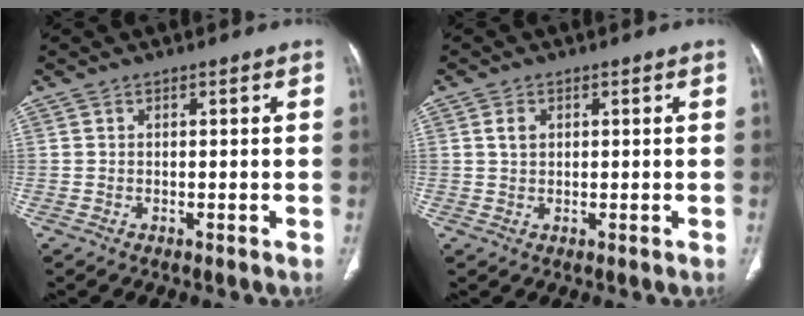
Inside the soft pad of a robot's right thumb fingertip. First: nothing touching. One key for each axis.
{"total": 2.8, "fx": 0.9, "fy": 1.9, "fz": 1.8, "tx": -0.026, "ty": 0.000, "tz": 0.018}